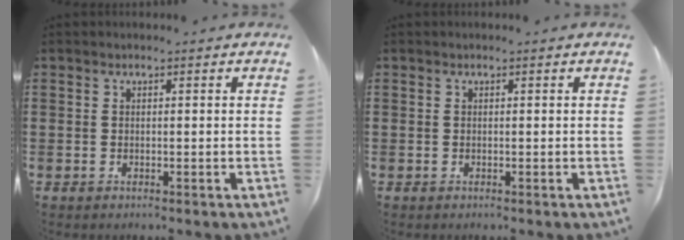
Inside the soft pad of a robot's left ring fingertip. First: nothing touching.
{"total": 0.0}